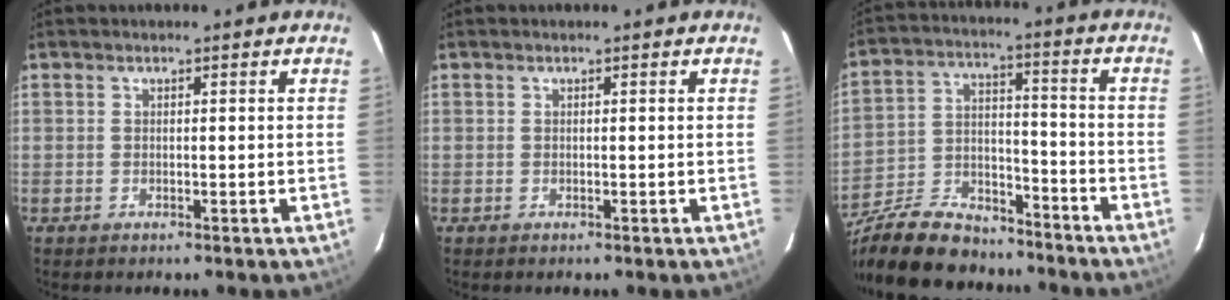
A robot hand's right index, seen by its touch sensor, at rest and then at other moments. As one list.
[{"total": 0.0}, {"total": 22.3, "force": [-18.1, 8.2, 10.0], "torque": [-0.221, 0.001, -0.295]}]